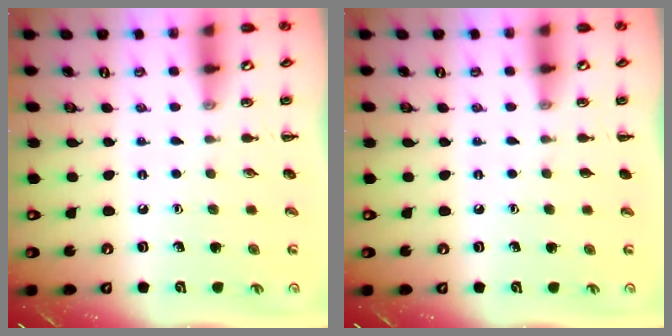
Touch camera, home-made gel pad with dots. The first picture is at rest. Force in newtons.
{"total": 0.0}